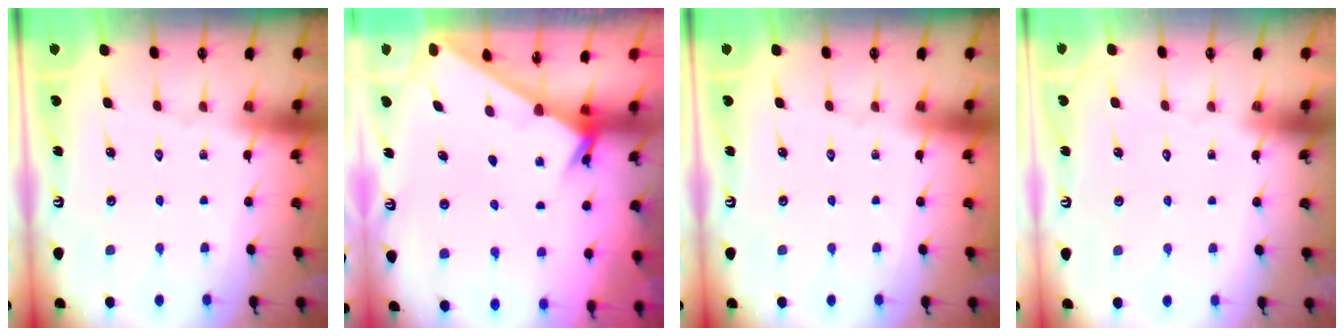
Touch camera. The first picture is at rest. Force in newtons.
{"total": 2.4, "press": 2.4, "slide": 0.3}
{"total": 0.0}
{"total": 1.5, "press": 1.5, "slide": 0.0}